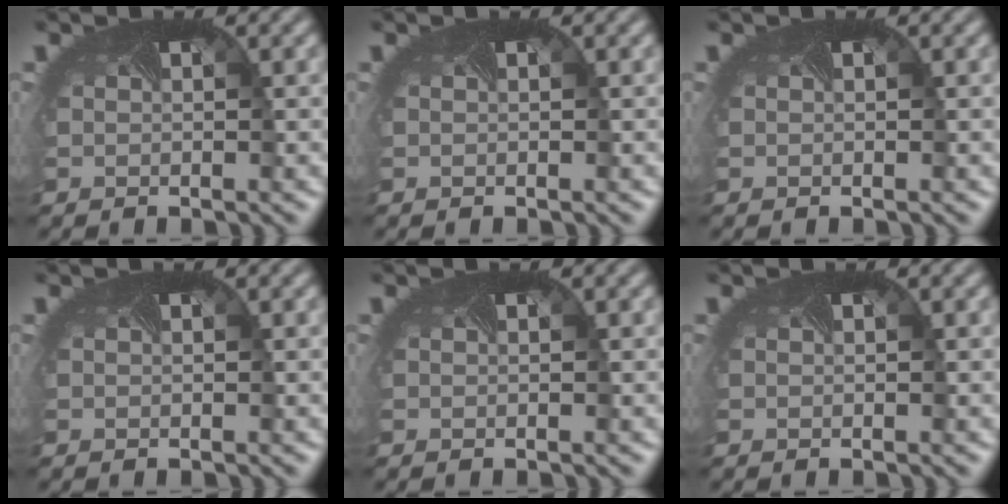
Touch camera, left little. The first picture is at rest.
{"total": 0.0}
{"total": 0.0}
{"total": 0.0}
{"total": 0.0}
{"total": 0.0}